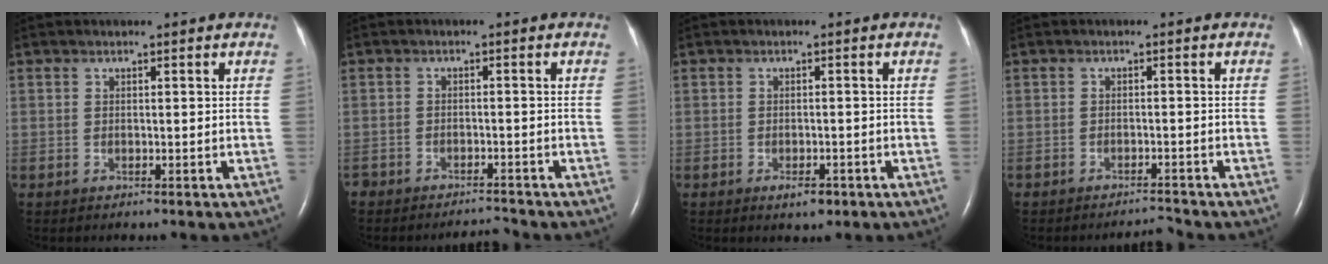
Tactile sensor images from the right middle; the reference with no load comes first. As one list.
[{"total": 3.1, "force": [-3.0, 0.0, -0.3], "torque": [0.007, -0.010, -0.049]}, {"total": 2.3, "force": [-1.4, 0.9, 1.6], "torque": [-0.025, 0.001, -0.018]}, {"total": 1.9, "force": [-1.9, -0.4, -0.2], "torque": [0.003, -0.011, -0.027]}]